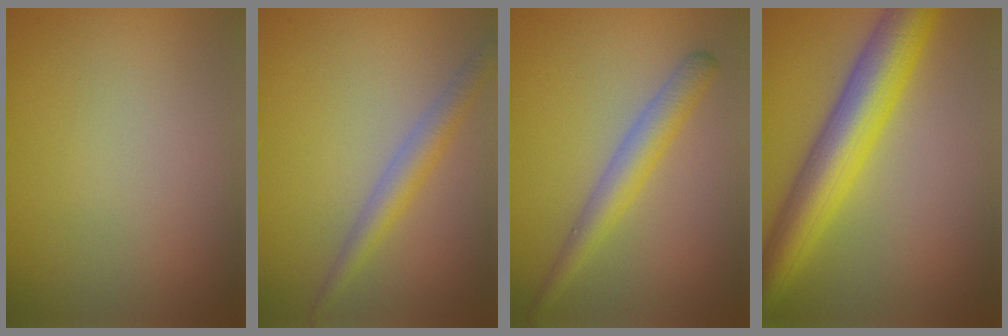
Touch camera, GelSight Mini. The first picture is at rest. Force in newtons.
{"total": 2.7, "press": 2.7, "slide": 0.0}
{"total": 3.2, "press": 3.2, "slide": 0.2}
{"total": 8.5, "press": 8.5, "slide": 0.2}